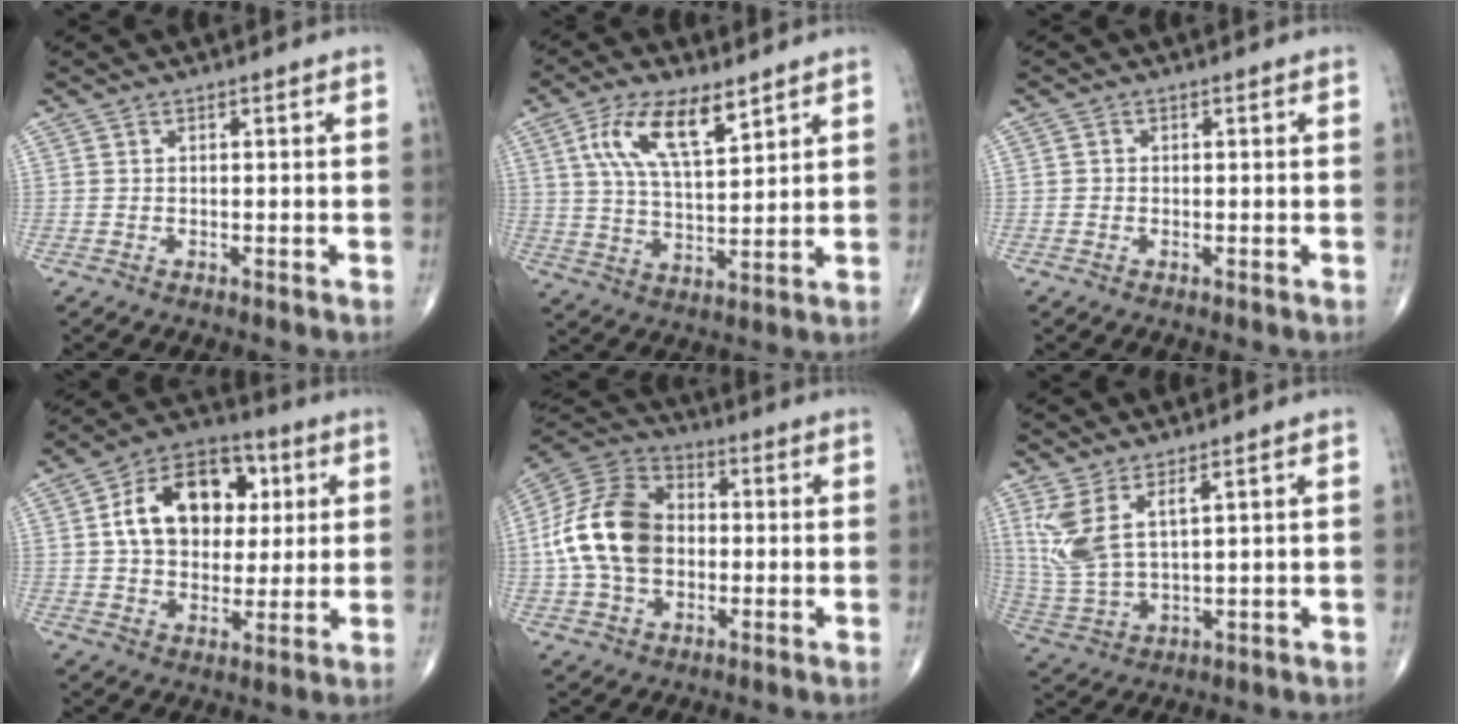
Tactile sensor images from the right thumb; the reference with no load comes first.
{"total": 11.9, "force": [6.0, 4.7, 9.2], "torque": [-0.162, -0.019, 0.118]}
{"total": 0.8, "force": [-0.1, 0.7, 0.2], "torque": [0.001, 0.002, -0.003]}
{"total": 17.4, "force": [3.8, 12.1, 12.0], "torque": [-0.158, 0.010, 0.058]}
{"total": 17.0, "force": [-0.4, 12.0, 12.0], "torque": [-0.214, 0.028, -0.014]}
{"total": 8.7, "force": [4.0, 3.1, 7.1], "torque": [-0.169, -0.023, 0.094]}